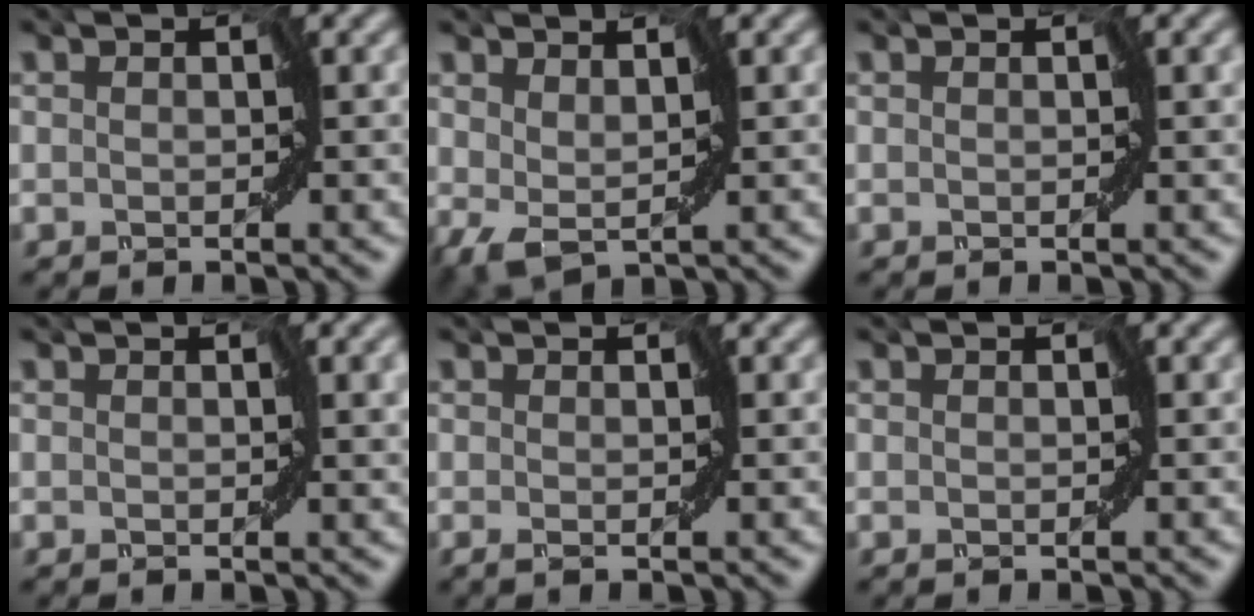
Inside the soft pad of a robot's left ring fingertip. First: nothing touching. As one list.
[{"total": 2.9, "force": [0.1, 1.9, 2.2], "torque": [-0.057, -0.012, 0.002]}, {"total": 0.8, "force": [0.0, 0.1, 0.8], "torque": [-0.014, -0.002, -0.004]}, {"total": 2.3, "force": [0.3, 1.0, 2.1], "torque": [-0.031, -0.002, -0.002]}, {"total": 1.2, "force": [-0.3, 0.3, 1.1], "torque": [-0.016, -0.005, -0.008]}, {"total": 0.0}]